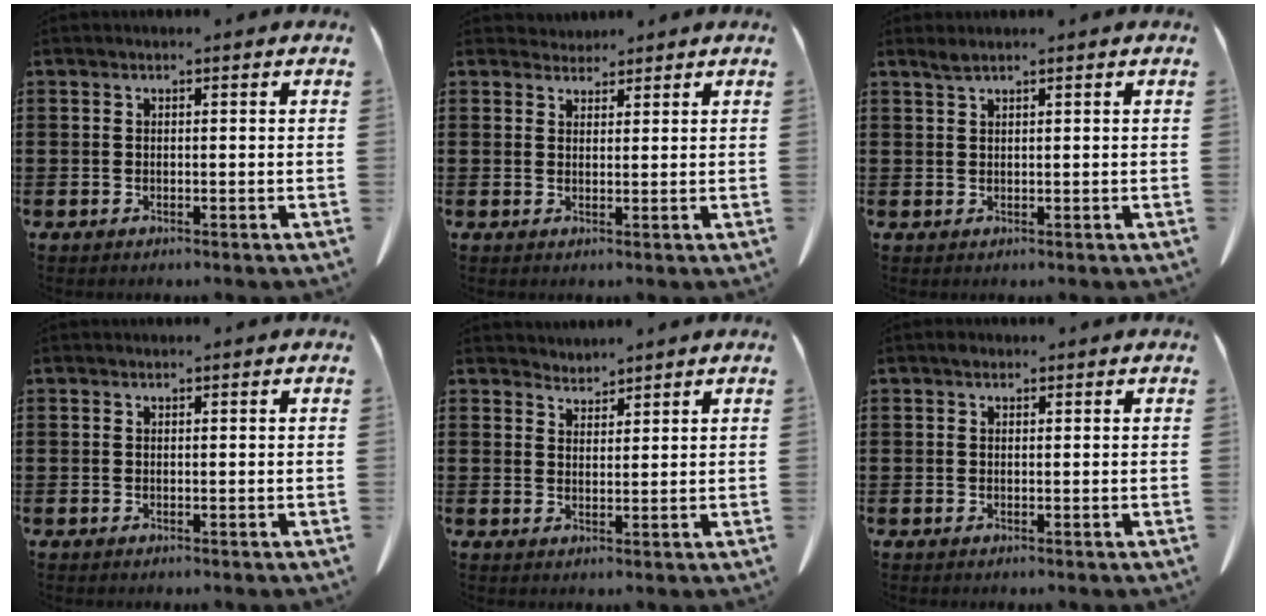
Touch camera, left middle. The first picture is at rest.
{"total": 2.1, "force": [2.0, 0.7, 0.1], "torque": [-0.007, 0.003, 0.038]}
{"total": 1.3, "force": [1.0, 0.0, 0.8], "torque": [-0.017, 0.000, 0.019]}
{"total": 0.0}
{"total": 2.4, "force": [2.3, 0.1, -0.5], "torque": [0.003, -0.006, 0.045]}
{"total": 0.7, "force": [0.3, 0.5, 0.3], "torque": [-0.008, 0.004, 0.006]}